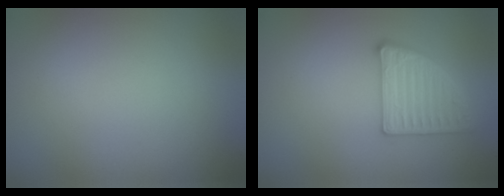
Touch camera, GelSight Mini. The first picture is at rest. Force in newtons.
{"total": 3.5, "press": 3.3, "slide": 1.1}